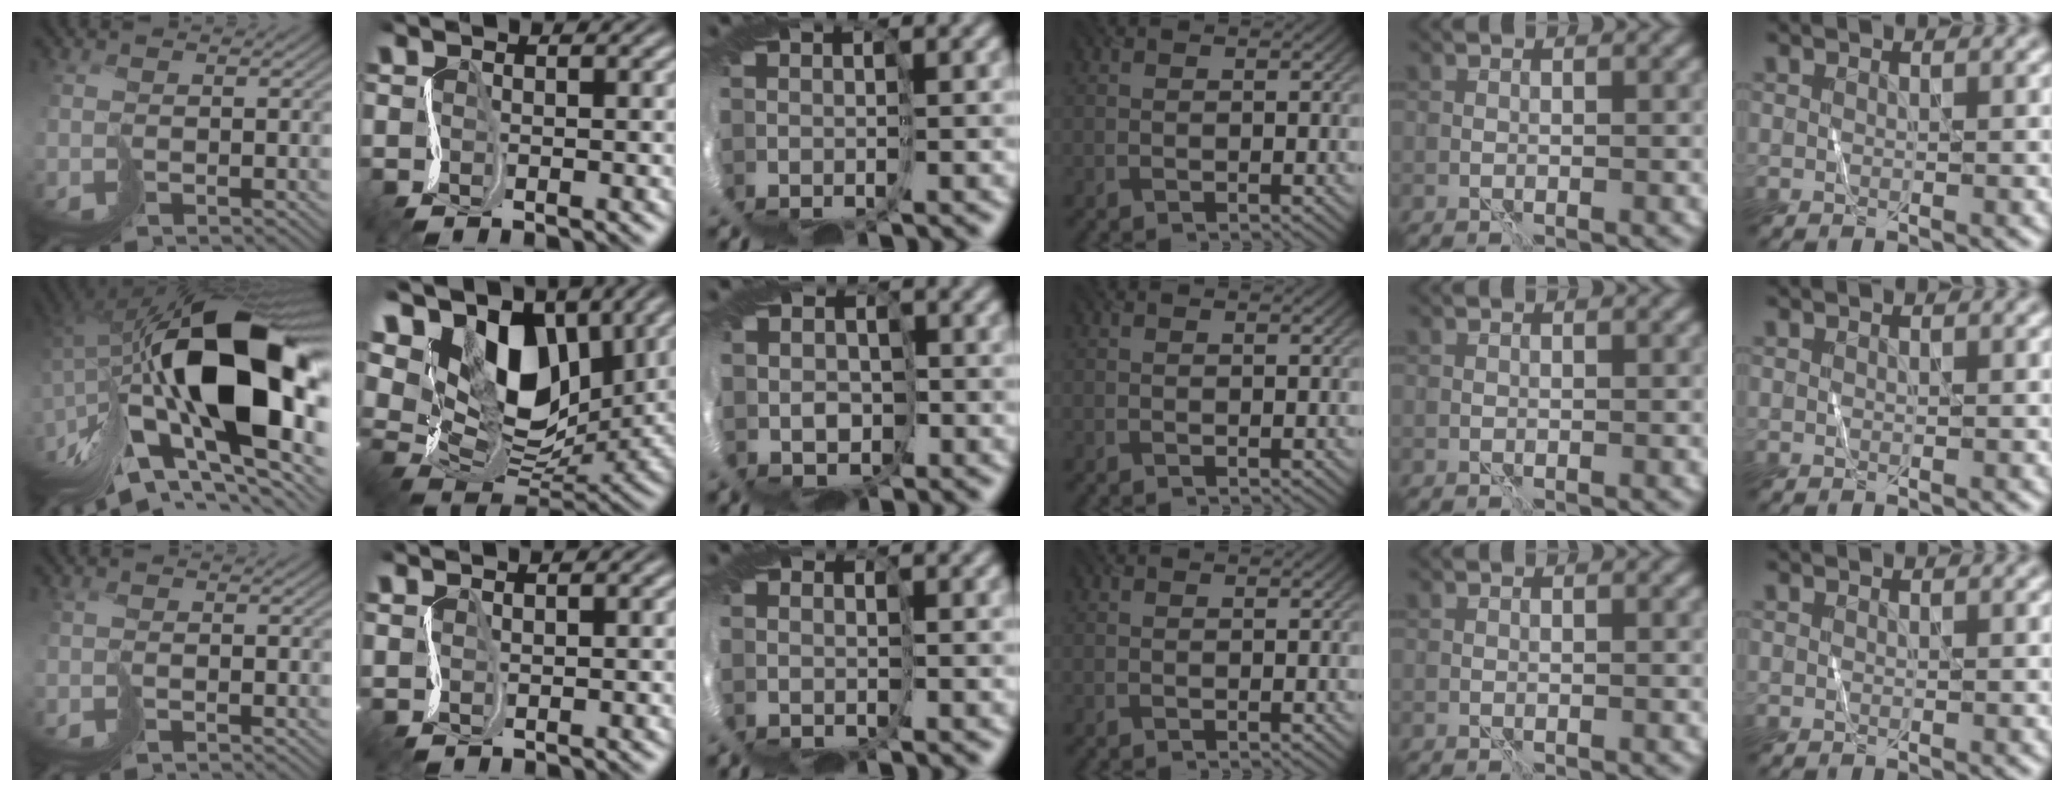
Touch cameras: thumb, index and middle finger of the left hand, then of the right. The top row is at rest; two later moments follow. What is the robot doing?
{"motion": "cut", "object": "paper bag"}